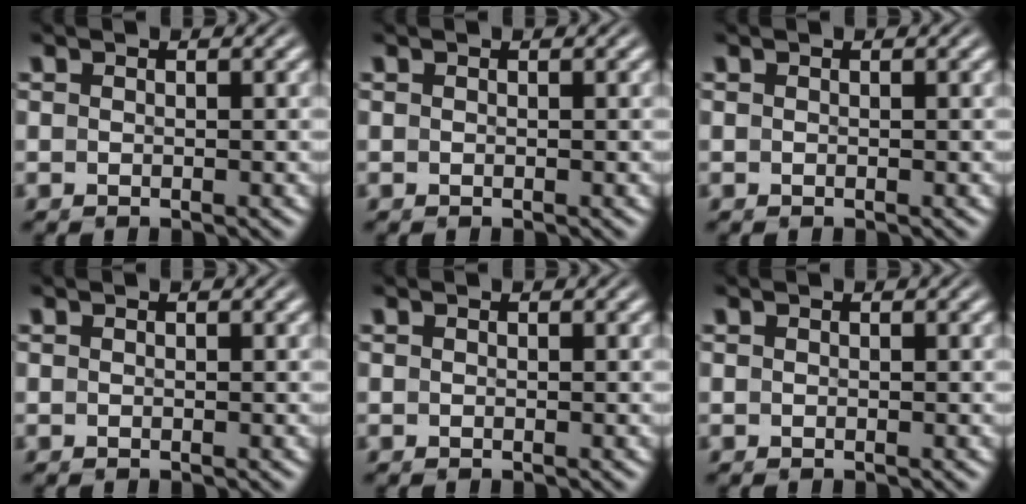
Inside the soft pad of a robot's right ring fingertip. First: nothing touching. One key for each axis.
{"total": 0.0}
{"total": 0.0}
{"total": 0.0}
{"total": 0.0}
{"total": 0.0}